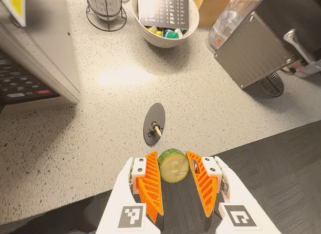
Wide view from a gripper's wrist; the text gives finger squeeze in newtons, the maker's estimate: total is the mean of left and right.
{"total": 8.1, "left": 7.6, "right": 8.6}